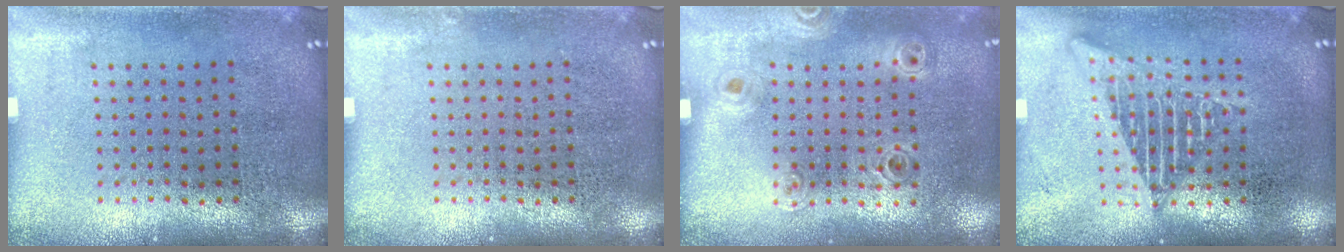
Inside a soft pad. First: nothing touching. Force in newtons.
{"total": 0.0}
{"total": 0.9, "press": 0.9, "slide": 0.0}
{"total": 2.8, "press": 2.8, "slide": 0.3}